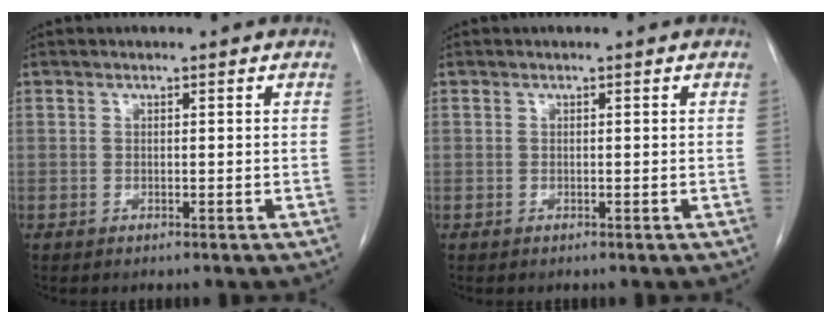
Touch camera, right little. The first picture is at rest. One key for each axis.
{"total": 0.0}